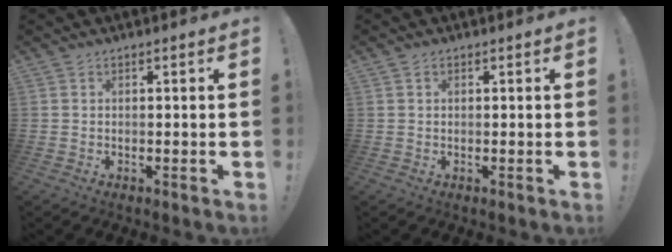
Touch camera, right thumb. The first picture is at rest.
{"total": 0.6, "force": [0.3, 0.5, 0.2], "torque": [0.003, 0.000, 0.004]}